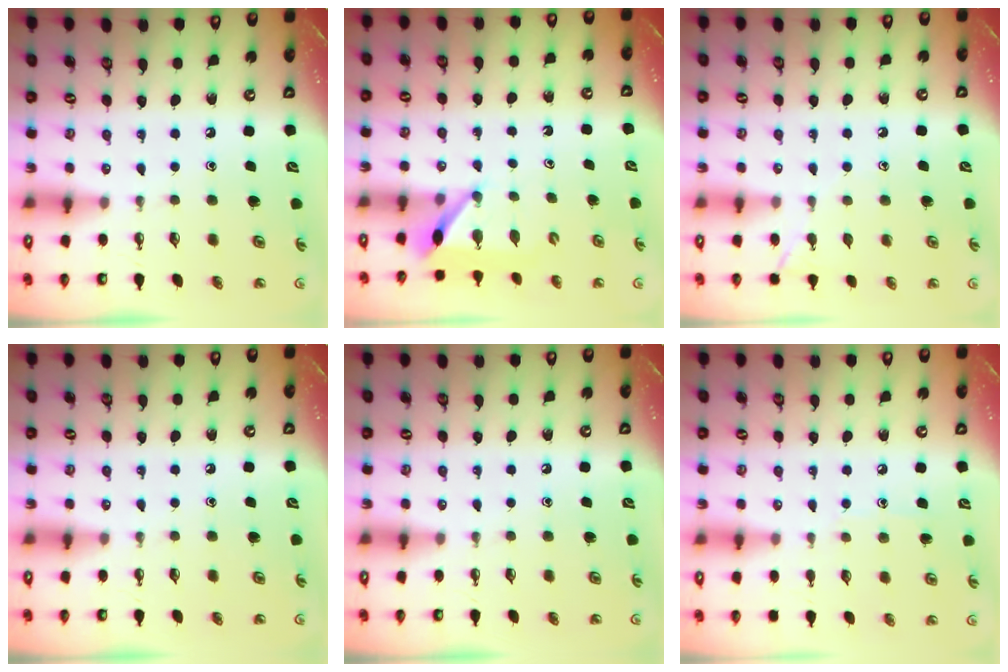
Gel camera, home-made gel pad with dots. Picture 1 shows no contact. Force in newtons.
{"total": 6.2, "press": 6.2, "slide": 0.6}
{"total": 6.0, "press": 6.0, "slide": 0.6}
{"total": 0.0}
{"total": 0.0}
{"total": 4.6, "press": 4.6, "slide": 0.5}